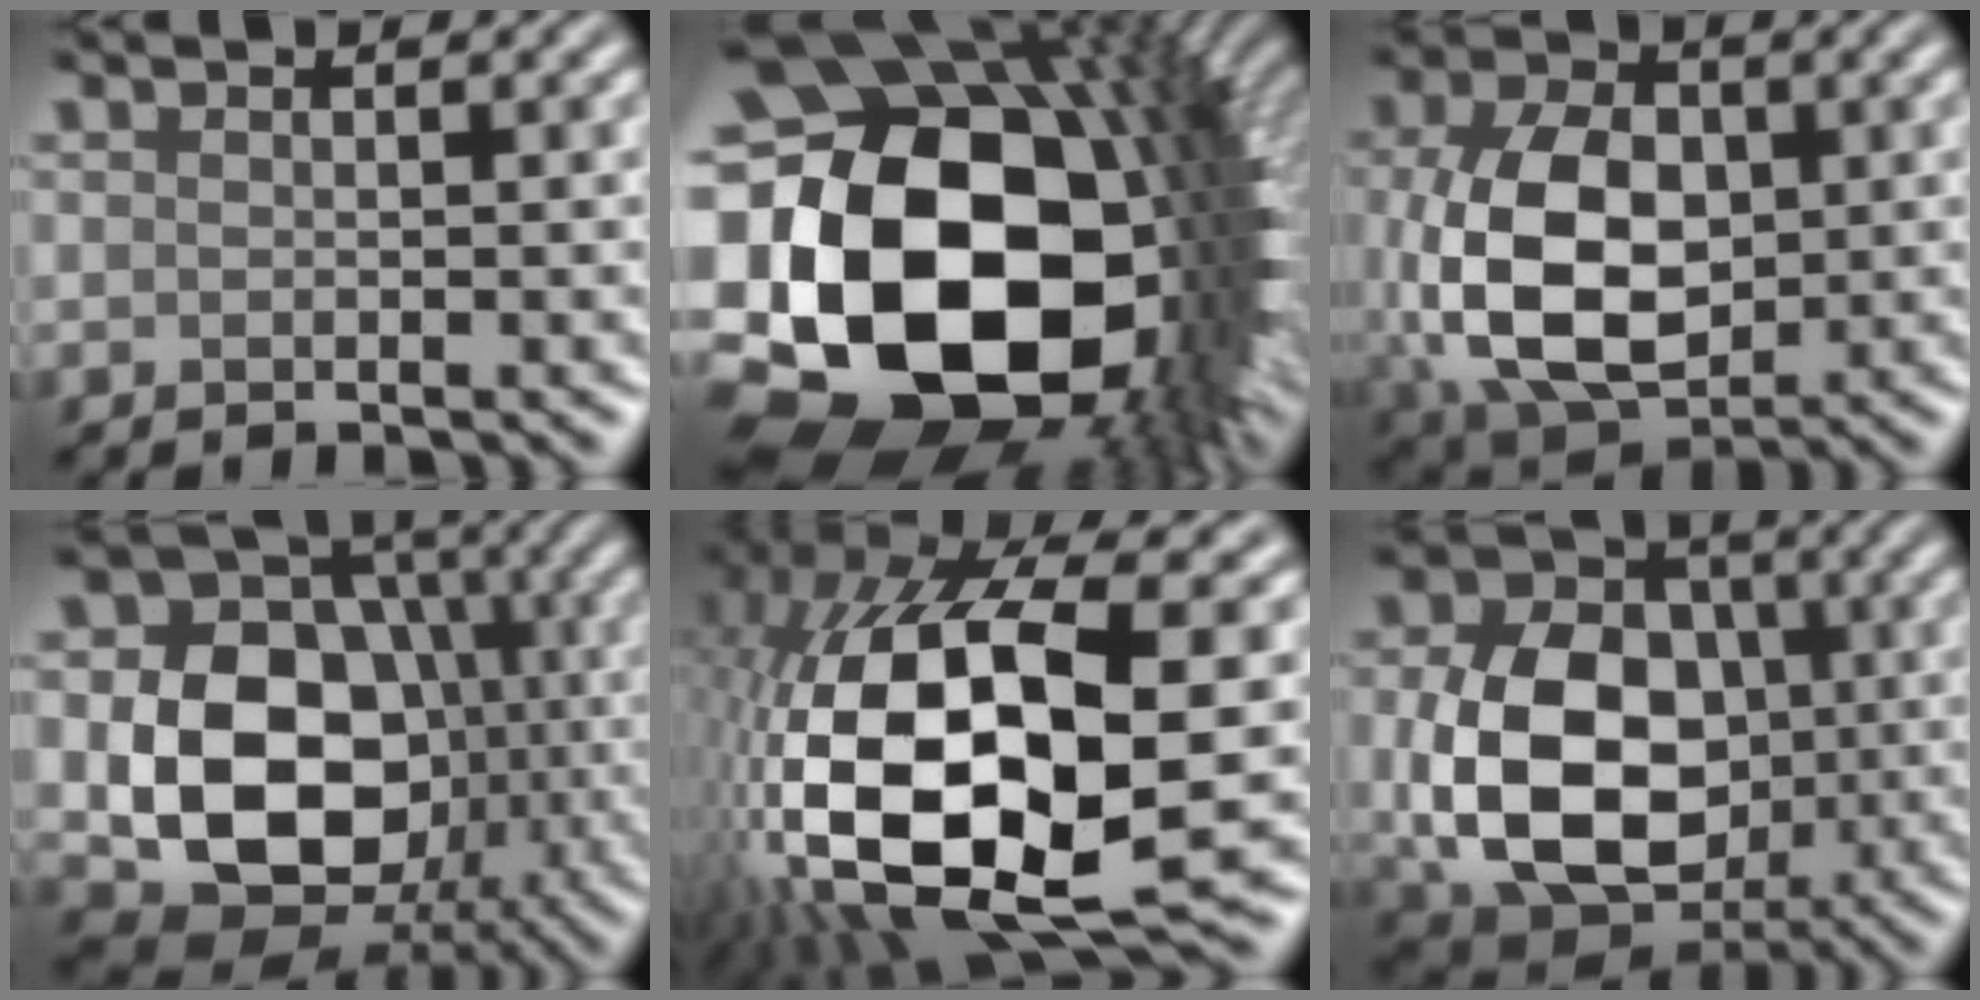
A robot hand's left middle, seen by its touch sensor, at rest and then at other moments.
{"total": 22.9, "force": [-0.8, 17.1, 15.2], "torque": [-0.301, -0.054, 0.016]}
{"total": 11.2, "force": [-0.1, 7.7, 8.1], "torque": [-0.182, -0.008, 0.007]}
{"total": 12.9, "force": [-1.7, 10.2, 7.8], "torque": [-0.123, -0.022, -0.028]}
{"total": 17.3, "force": [-1.8, 8.5, 15.0], "torque": [-0.309, -0.001, -0.030]}
{"total": 11.5, "force": [-0.9, 8.7, 7.5], "torque": [-0.150, -0.012, -0.010]}